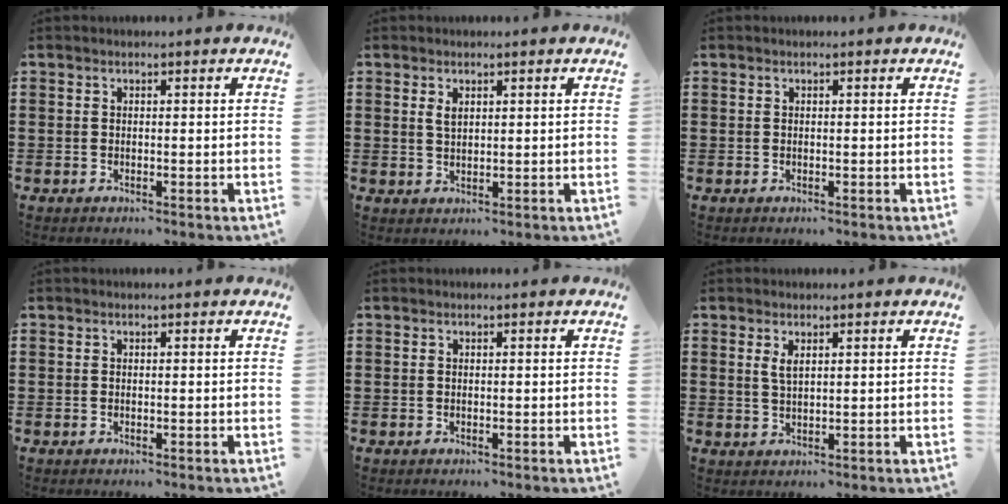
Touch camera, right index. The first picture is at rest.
{"total": 1.6, "force": [0.8, 0.8, 1.1], "torque": [-0.026, 0.004, 0.014]}
{"total": 0.0}
{"total": 0.0}
{"total": 0.0}
{"total": 2.1, "force": [1.0, 0.8, 1.6], "torque": [-0.035, 0.004, 0.016]}